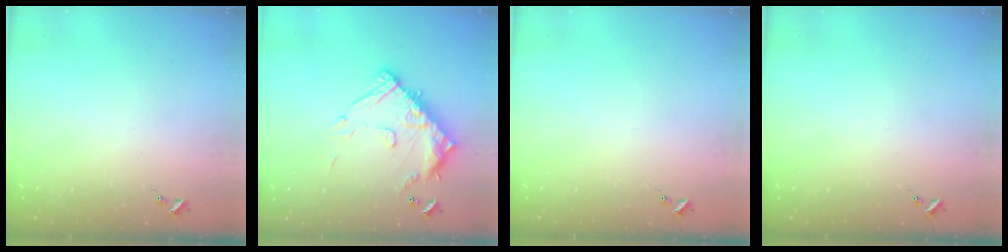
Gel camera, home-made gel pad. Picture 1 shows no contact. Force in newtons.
{"total": 15.4, "press": 15.4, "slide": 1.4}
{"total": 0.0}
{"total": 0.0}